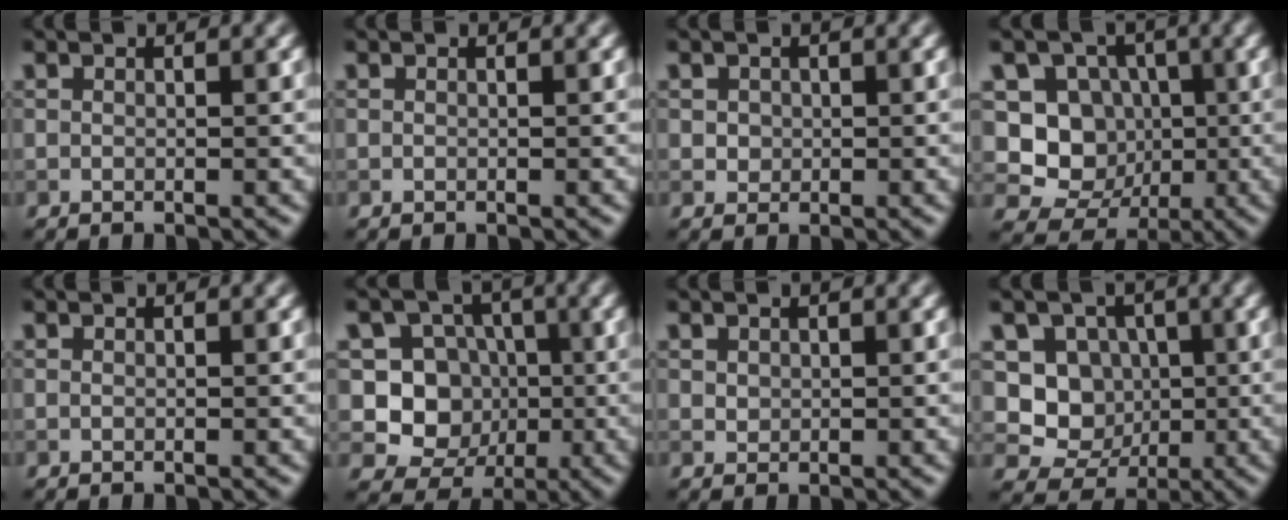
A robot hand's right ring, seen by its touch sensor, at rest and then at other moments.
{"total": 0.0}
{"total": 1.0, "force": [0.1, 1.0, 0.3], "torque": [0.001, -0.004, 0.005]}
{"total": 6.8, "force": [-0.5, 6.1, 2.9], "torque": [-0.033, -0.010, -0.024]}
{"total": 0.0}
{"total": 7.0, "force": [-0.3, 6.5, 2.7], "torque": [-0.024, -0.002, -0.028]}
{"total": 0.7, "force": [0.3, 0.6, 0.2], "torque": [-0.002, -0.003, 0.009]}
{"total": 5.4, "force": [0.0, 4.9, 2.3], "torque": [-0.028, -0.012, -0.007]}